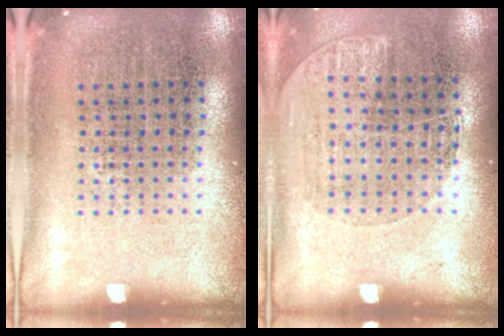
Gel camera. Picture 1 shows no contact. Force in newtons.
{"total": 1.1, "press": 0.9, "slide": 0.6}